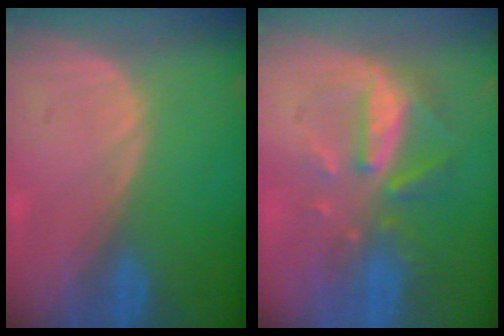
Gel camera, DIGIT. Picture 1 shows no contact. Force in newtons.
{"total": 8.0, "press": 7.3, "slide": 3.3}